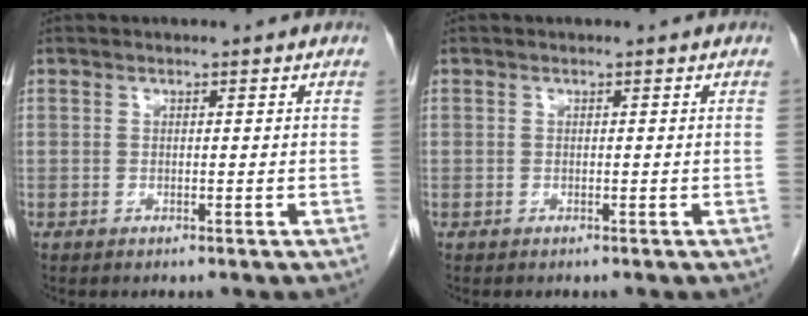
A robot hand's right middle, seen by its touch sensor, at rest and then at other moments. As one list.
[{"total": 0.0}]